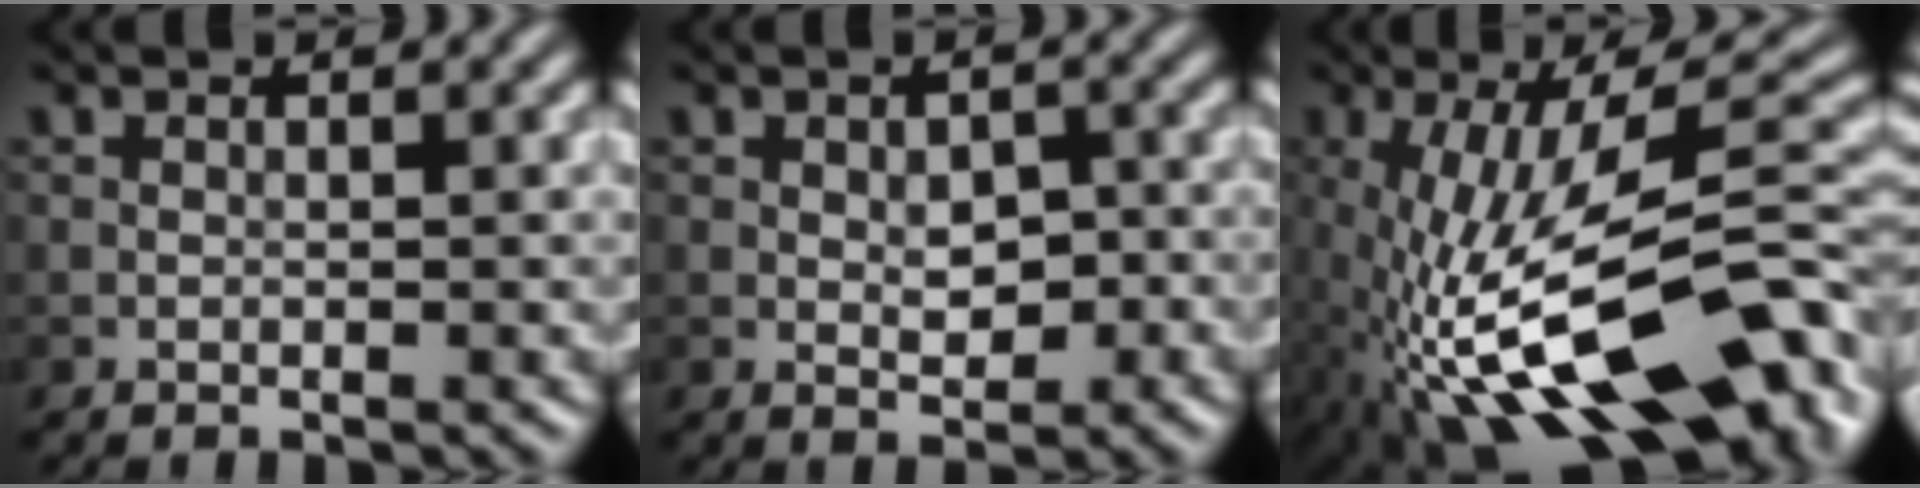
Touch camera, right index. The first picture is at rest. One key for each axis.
{"total": 2.8, "fx": -0.2, "fy": 1.6, "fz": 2.3, "tx": -0.033, "ty": -0.003, "tz": -0.002}
{"total": 16.1, "fx": -4.9, "fy": 5.5, "fz": 14.3, "tx": -0.240, "ty": 0.017, "tz": -0.085}